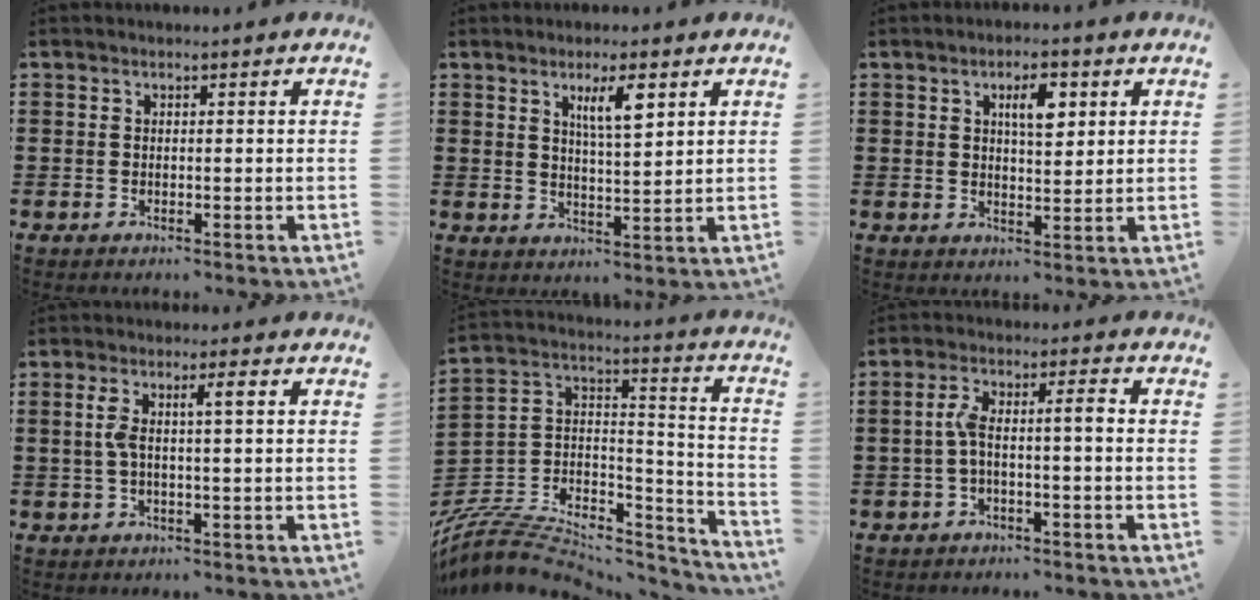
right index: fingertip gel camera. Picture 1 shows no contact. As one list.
[{"total": 5.0, "force": [2.6, 1.1, 4.1], "torque": [-0.079, 0.004, 0.040]}, {"total": 4.7, "force": [1.9, 1.7, 3.9], "torque": [-0.066, 0.004, 0.027]}, {"total": 4.3, "force": [0.7, 0.5, 4.2], "torque": [-0.088, 0.000, 0.006]}, {"total": 7.5, "force": [-5.6, 3.8, 3.2], "torque": [-0.066, 0.008, -0.108]}, {"total": 4.4, "force": [-0.7, 0.7, 4.3], "torque": [-0.087, 0.003, -0.020]}]